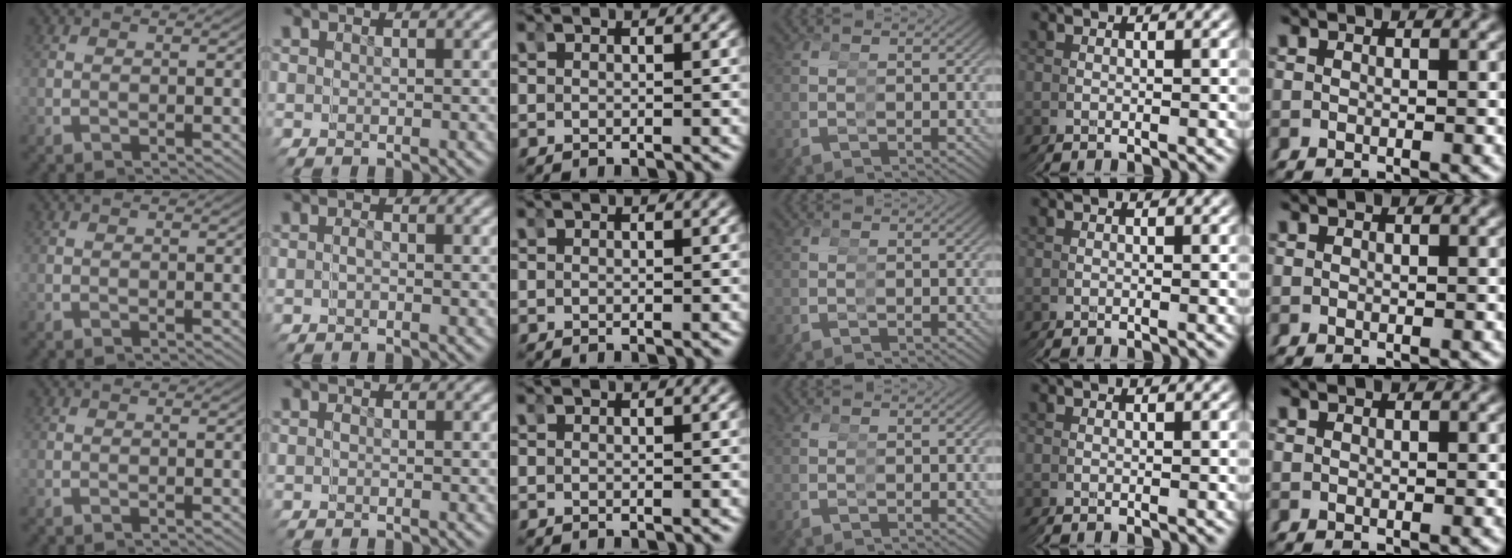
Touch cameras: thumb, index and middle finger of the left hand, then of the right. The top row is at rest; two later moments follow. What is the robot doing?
{"motion": "reach", "object": "condiment"}